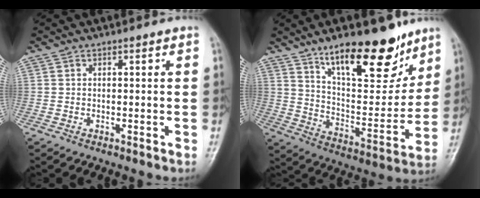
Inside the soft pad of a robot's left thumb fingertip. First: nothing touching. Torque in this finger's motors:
{"motor_torque": [0.76, 0.69, 1.43, -1.34, 0.41]}